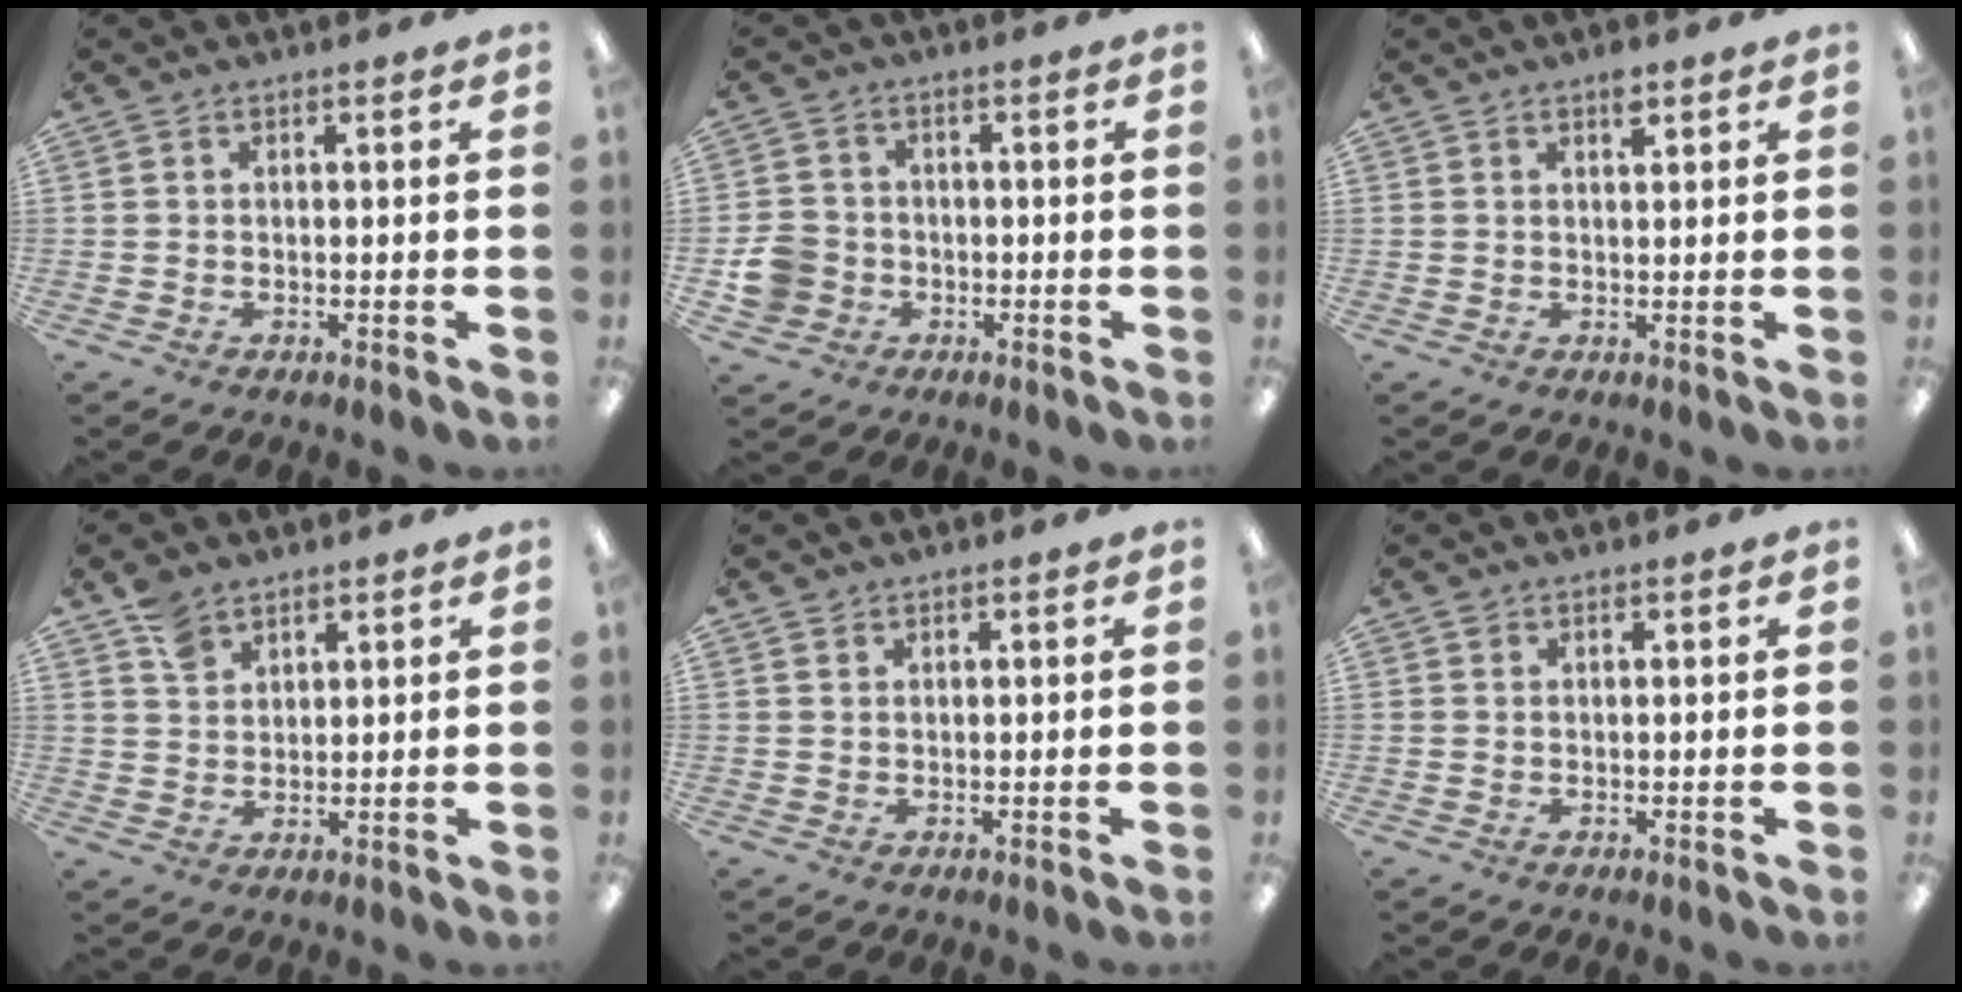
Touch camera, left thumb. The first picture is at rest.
{"total": 6.7, "force": [-1.7, 6.1, 2.2], "torque": [-0.061, 0.018, -0.027]}
{"total": 2.4, "force": [1.6, 0.9, 1.5], "torque": [-0.017, -0.006, 0.026]}
{"total": 5.3, "force": [4.0, 3.0, 1.8], "torque": [-0.039, -0.011, 0.077]}
{"total": 1.1, "force": [0.9, 0.6, 0.1], "torque": [-0.002, 0.000, 0.018]}
{"total": 0.7, "force": [0.6, 0.5, 0.1], "torque": [-0.004, 0.001, 0.011]}